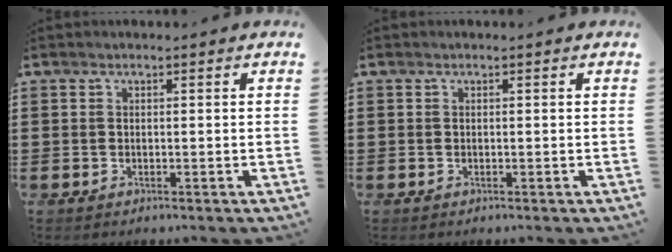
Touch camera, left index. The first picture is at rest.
{"total": 0.0}